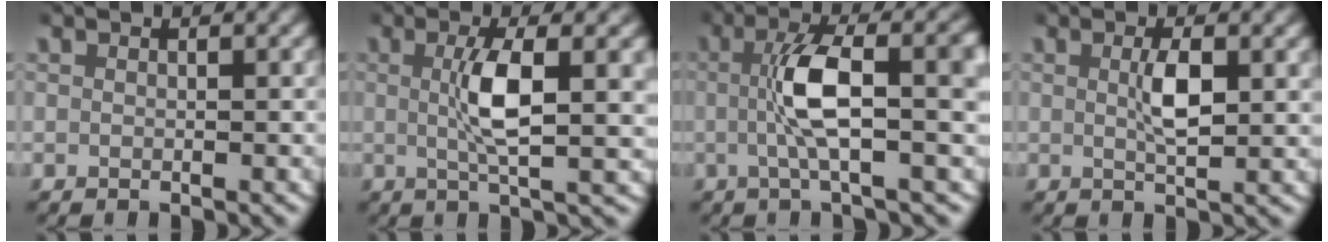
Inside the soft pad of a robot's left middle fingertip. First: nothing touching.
{"total": 5.4, "force": [1.0, 0.8, 5.2], "torque": [-0.090, 0.001, 0.016]}
{"total": 6.5, "force": [-0.4, 1.5, 6.4], "torque": [-0.104, 0.013, -0.010]}
{"total": 2.6, "force": [0.5, 0.5, 2.5], "torque": [-0.050, -0.005, 0.011]}